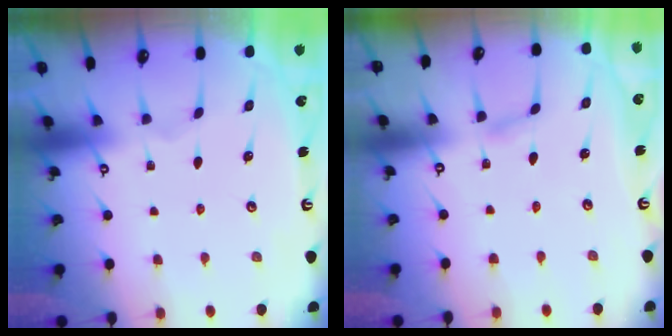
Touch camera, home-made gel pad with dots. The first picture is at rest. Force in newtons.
{"total": 1.3, "press": 1.3, "slide": 0.1}